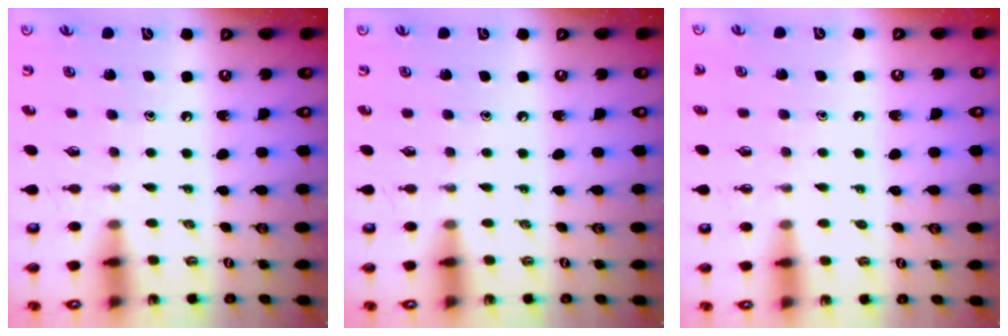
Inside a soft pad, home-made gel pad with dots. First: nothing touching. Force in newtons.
{"total": 0.0}
{"total": 0.9, "press": 0.9, "slide": 0.0}